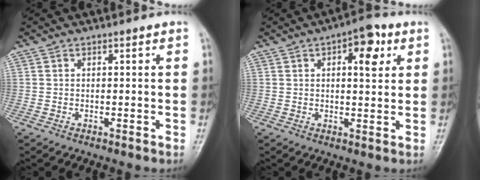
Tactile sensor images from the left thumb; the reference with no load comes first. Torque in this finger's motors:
{"motor_torque": [-0.10, 0.17, 0.32, 0.20, 0.06]}